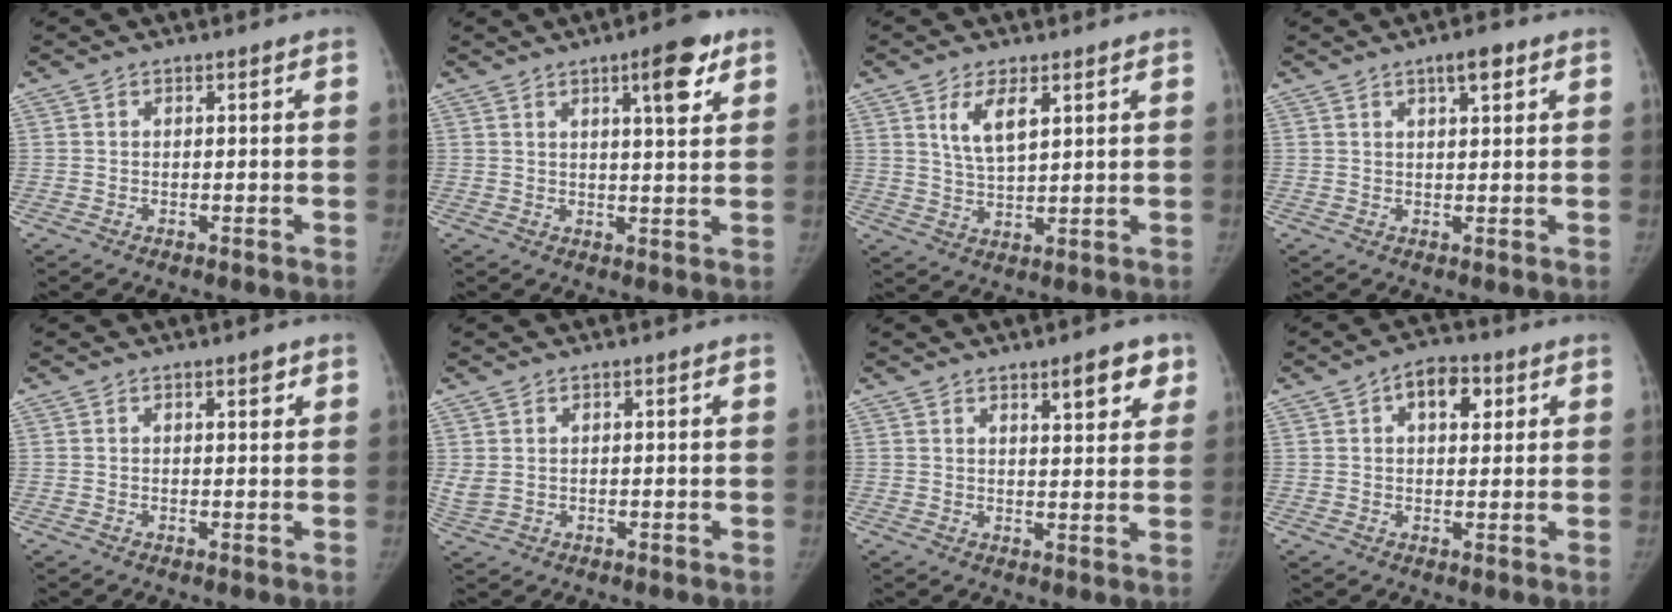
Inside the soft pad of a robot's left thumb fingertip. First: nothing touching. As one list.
[{"total": 7.8, "force": [4.1, 1.9, 6.3], "torque": [-0.079, -0.018, 0.055]}, {"total": 6.4, "force": [3.0, 2.6, 5.0], "torque": [-0.088, -0.019, 0.062]}, {"total": 3.5, "force": [2.0, 1.0, 2.7], "torque": [-0.037, -0.005, 0.030]}, {"total": 1.7, "force": [1.0, 0.5, 1.2], "torque": [-0.012, -0.004, 0.013]}, {"total": 1.9, "force": [0.5, 1.3, 1.2], "torque": [-0.035, -0.001, 0.018]}, {"total": 6.3, "force": [4.0, 2.1, 4.5], "torque": [-0.037, -0.021, 0.052]}, {"total": 6.5, "force": [2.5, 3.8, 4.6], "torque": [-0.042, 0.001, 0.032]}]